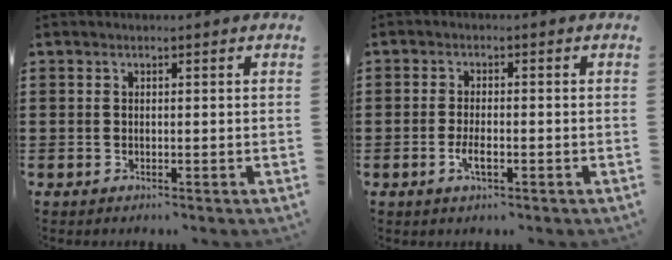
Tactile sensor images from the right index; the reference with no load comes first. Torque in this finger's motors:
{"motor_torque": [1.10, 1.04, 0.07, 0.05]}